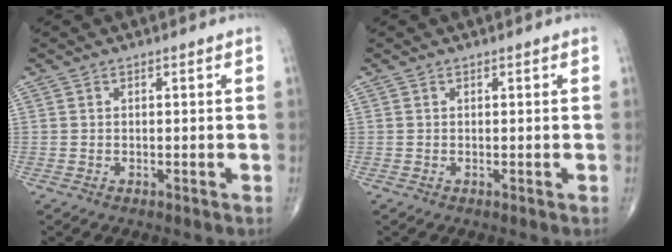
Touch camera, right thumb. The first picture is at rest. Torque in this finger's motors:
{"motor_torque": [0.10, -0.36, -0.20, -0.06, 0.01]}